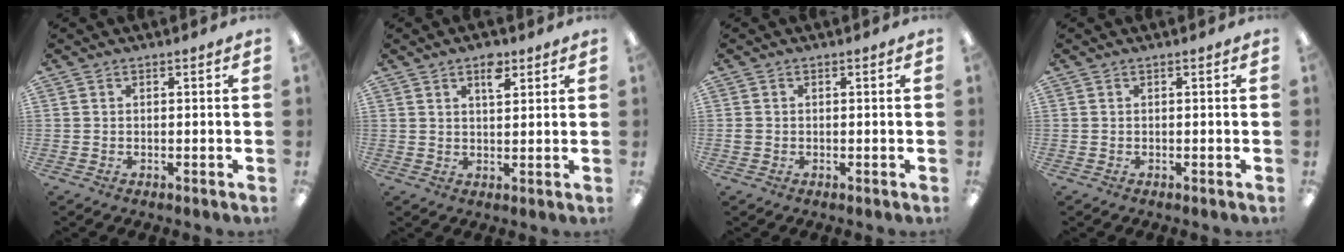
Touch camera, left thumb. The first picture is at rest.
{"total": 4.8, "force": [3.0, 2.2, 3.1], "torque": [-0.036, -0.009, 0.046]}
{"total": 0.9, "force": [-0.1, 0.8, 0.3], "torque": [-0.005, 0.004, -0.004]}
{"total": 0.0}